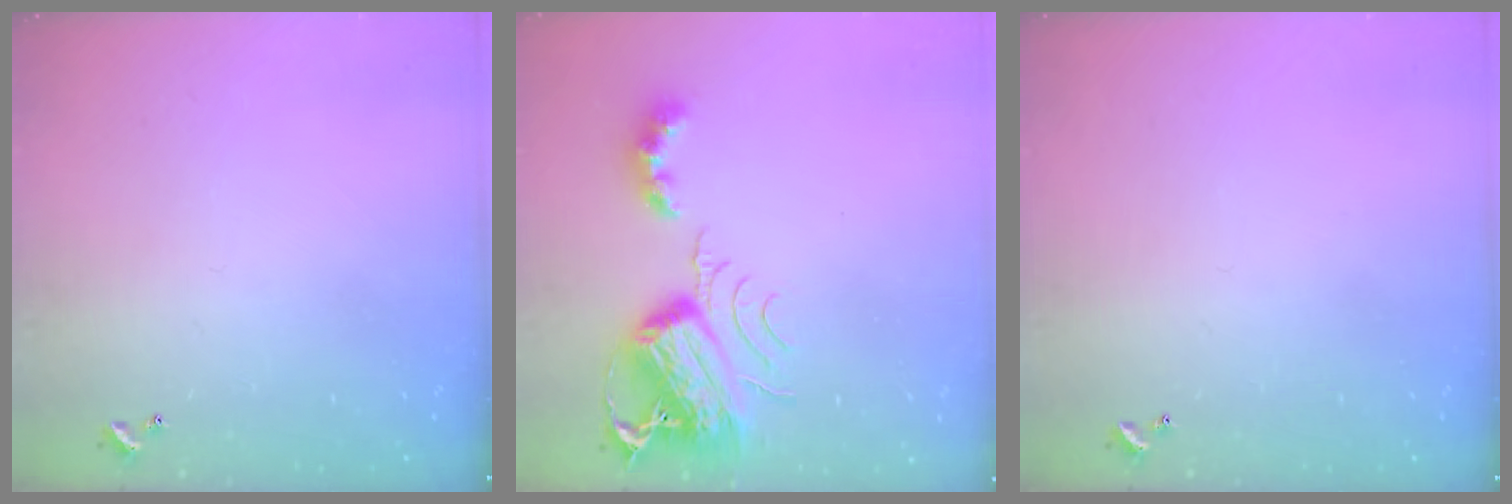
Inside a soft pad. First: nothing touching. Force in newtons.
{"total": 9.9, "press": 9.8, "slide": 1.3}
{"total": 0.0}